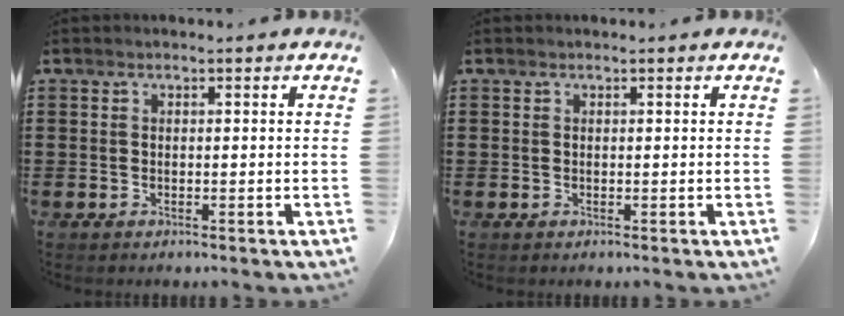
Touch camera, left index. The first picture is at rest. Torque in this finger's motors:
{"motor_torque": [0.47, 0.49, -0.03, 0.01]}